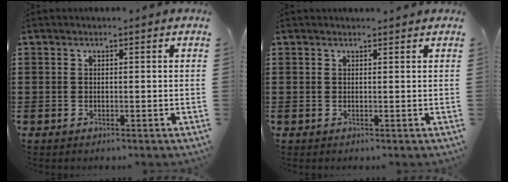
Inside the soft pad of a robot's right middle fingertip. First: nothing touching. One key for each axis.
{"total": 0.6, "fx": 0.5, "fy": -0.1, "fz": 0.1, "tx": -0.002, "ty": 0.000, "tz": 0.011}